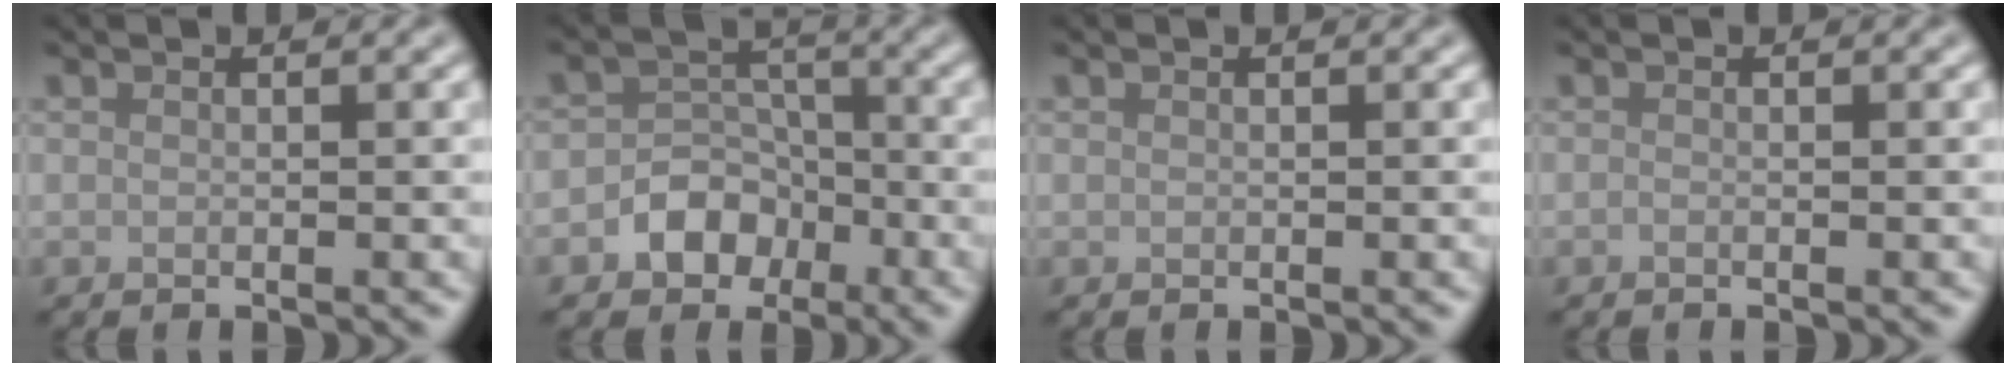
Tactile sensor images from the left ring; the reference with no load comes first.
{"total": 4.3, "force": [-2.1, 3.4, 1.7], "torque": [-0.005, 0.009, -0.043]}
{"total": 0.0}
{"total": 0.0}